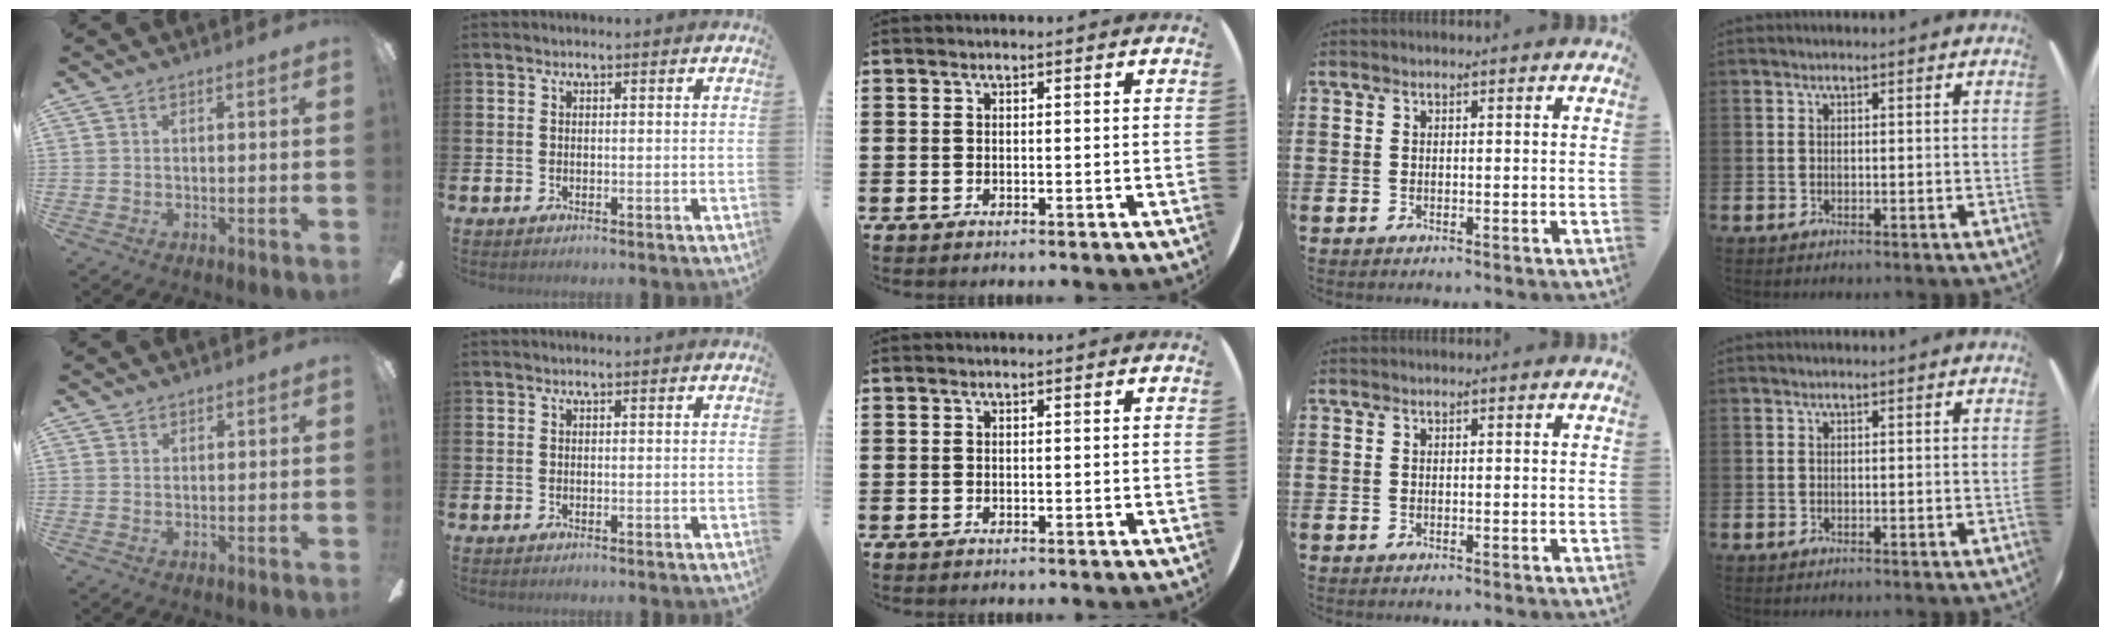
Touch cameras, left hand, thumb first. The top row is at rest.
{"thumb": {"total": 1.0, "force": [1.0, 0.4, 0.1], "torque": [-0.001, 0.000, 0.019]}}